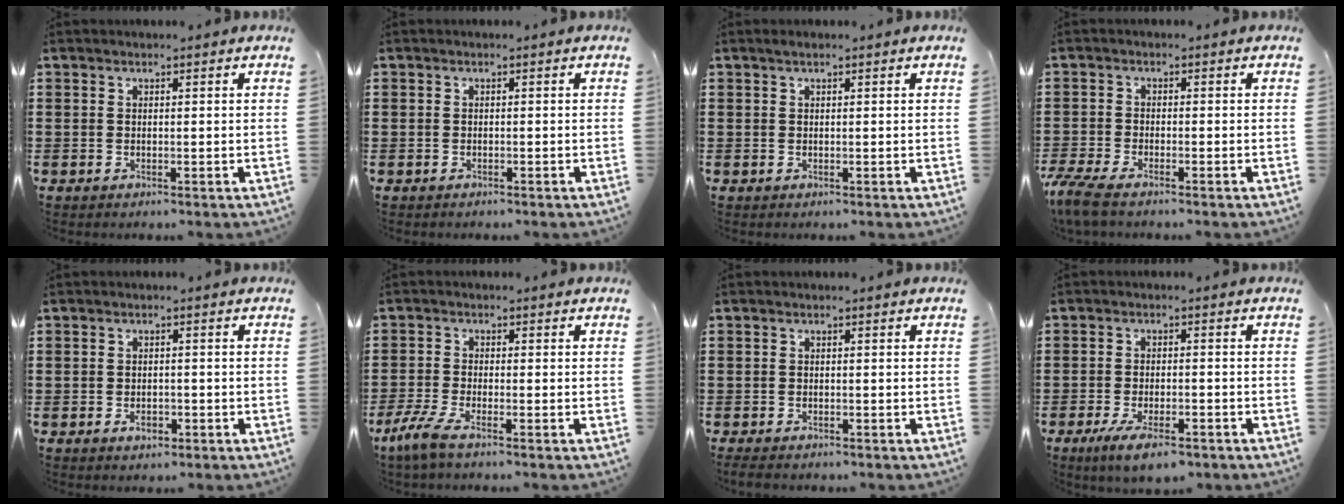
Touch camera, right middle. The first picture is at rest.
{"total": 0.6, "force": [-0.5, 0.4, 0.0], "torque": [0.001, 0.003, -0.012]}
{"total": 0.6, "force": [0.3, 0.0, 0.5], "torque": [-0.009, 0.002, 0.006]}
{"total": 3.6, "force": [-3.1, 0.3, 1.9], "torque": [-0.067, -0.016, -0.070]}
{"total": 1.9, "force": [-1.0, 1.0, 1.3], "torque": [-0.027, 0.000, -0.019]}
{"total": 3.8, "force": [-2.5, 0.4, 2.9], "torque": [-0.083, -0.015, -0.055]}
{"total": 1.0, "force": [-0.9, 0.3, 0.3], "torque": [-0.008, -0.003, -0.017]}
{"total": 4.9, "force": [-3.5, 1.2, 3.2], "torque": [-0.064, -0.003, -0.065]}